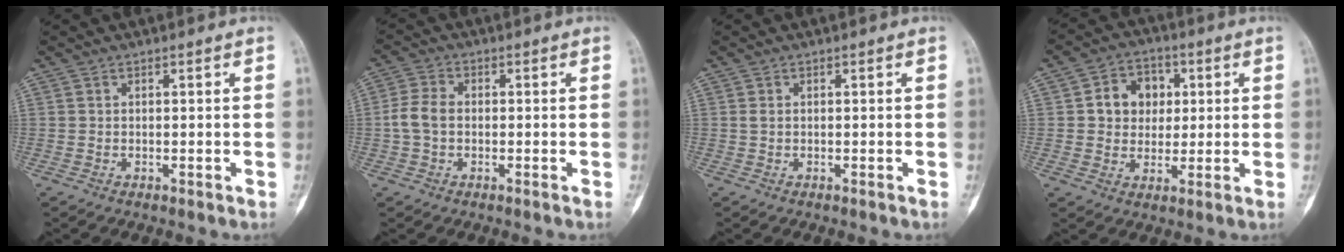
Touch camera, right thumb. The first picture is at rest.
{"total": 4.7, "force": [-0.6, 3.0, 3.5], "torque": [-0.080, 0.012, -0.018]}
{"total": 0.7, "force": [0.0, 0.2, 0.6], "torque": [-0.014, 0.000, 0.000]}
{"total": 8.8, "force": [1.6, 7.3, 4.6], "torque": [-0.028, 0.004, 0.022]}